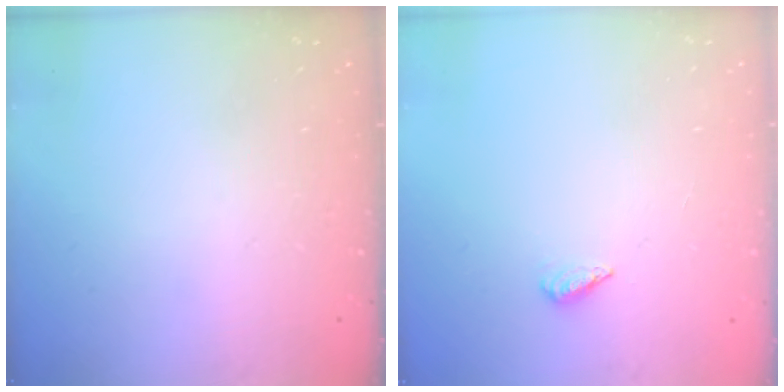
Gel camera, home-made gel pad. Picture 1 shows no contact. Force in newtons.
{"total": 2.3, "press": 2.2, "slide": 0.8}